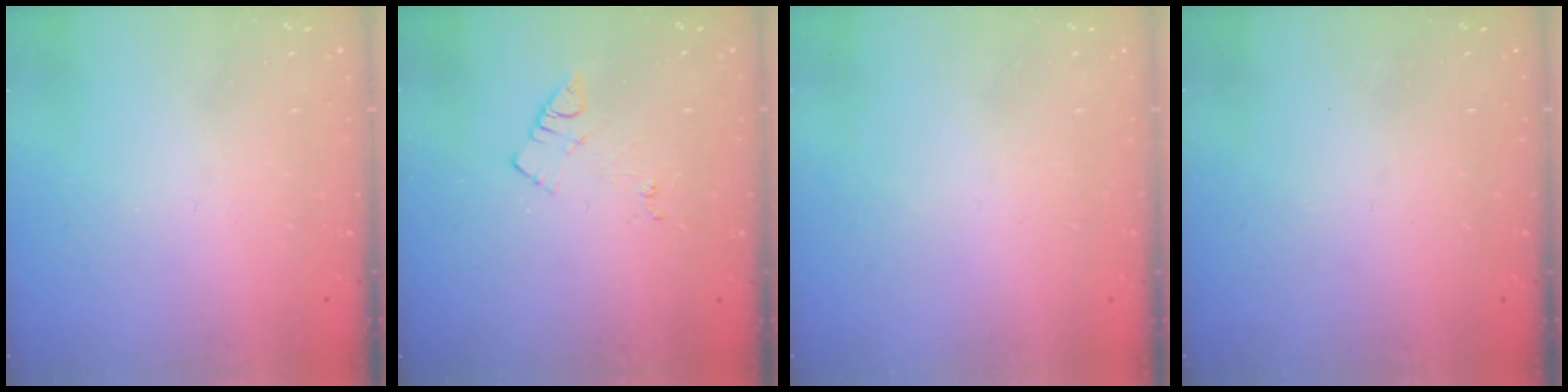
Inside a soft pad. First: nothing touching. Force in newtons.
{"total": 7.2, "press": 7.2, "slide": 0.6}
{"total": 1.9, "press": 1.9, "slide": 0.1}
{"total": 0.0}